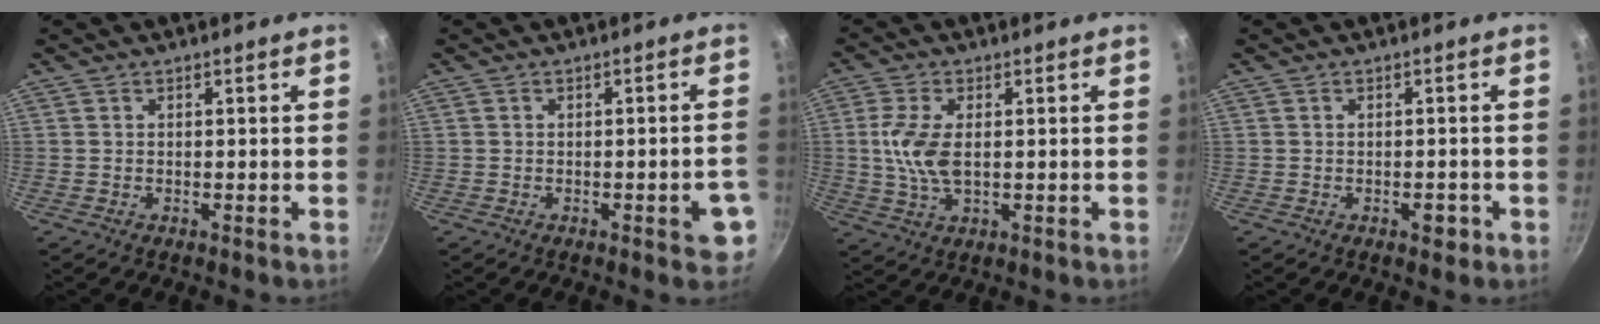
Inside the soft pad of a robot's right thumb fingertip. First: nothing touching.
{"total": 5.1, "force": [-1.9, 1.7, 4.4], "torque": [-0.039, 0.012, -0.022]}
{"total": 8.0, "force": [0.5, 4.2, 6.8], "torque": [-0.140, -0.001, 0.007]}
{"total": 2.1, "force": [-1.1, 1.2, 1.4], "torque": [-0.008, 0.013, -0.010]}